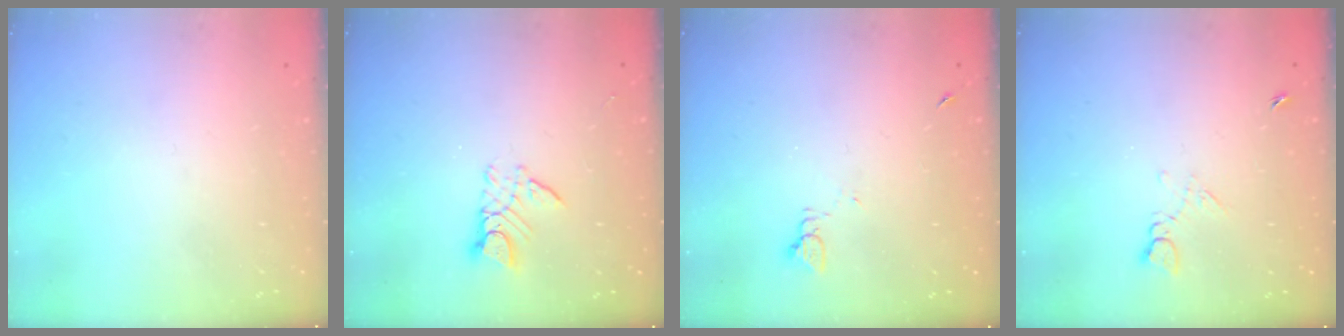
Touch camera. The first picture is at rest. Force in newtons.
{"total": 7.5, "press": 7.4, "slide": 0.5}
{"total": 2.3, "press": 2.3, "slide": 0.3}
{"total": 3.9, "press": 3.9, "slide": 0.6}